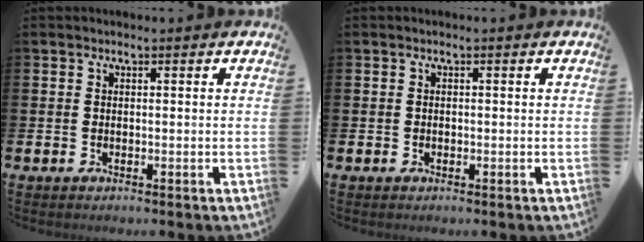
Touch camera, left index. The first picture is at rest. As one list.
[{"total": 0.5, "force": [-0.2, 0.5, 0.1], "torque": [-0.009, 0.007, -0.005]}]